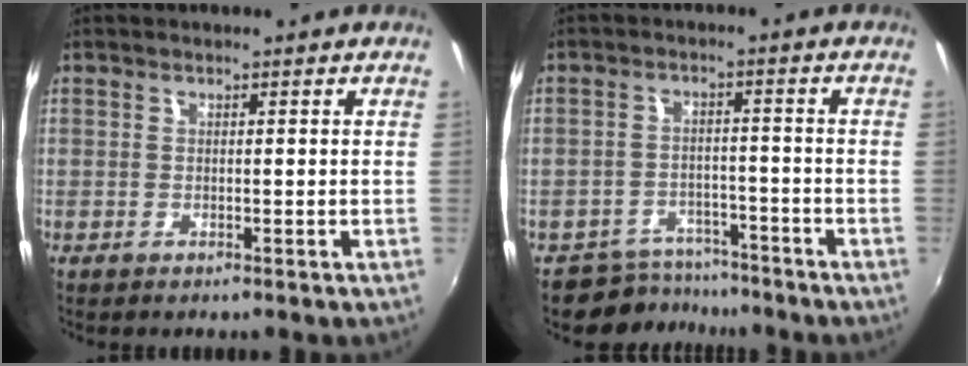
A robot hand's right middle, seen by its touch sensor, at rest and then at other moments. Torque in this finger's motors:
{"motor_torque": [-0.04, -0.33, -0.46, -0.09]}